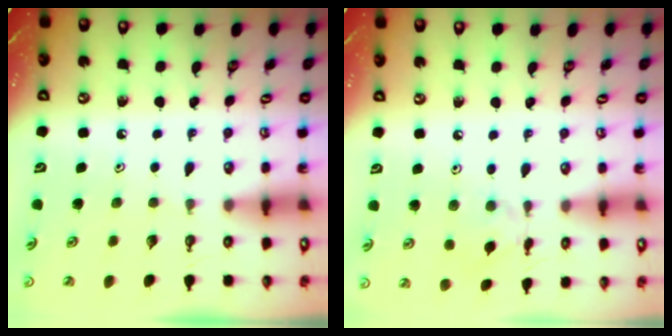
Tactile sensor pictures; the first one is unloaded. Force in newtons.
{"total": 2.0, "press": 2.0, "slide": 0.2}